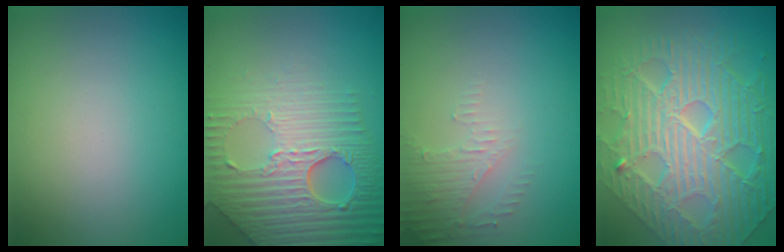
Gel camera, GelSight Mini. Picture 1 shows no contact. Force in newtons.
{"total": 8.7, "press": 6.0, "slide": 6.3}
{"total": 2.2, "press": 2.1, "slide": 0.5}
{"total": 10.7, "press": 7.4, "slide": 7.7}